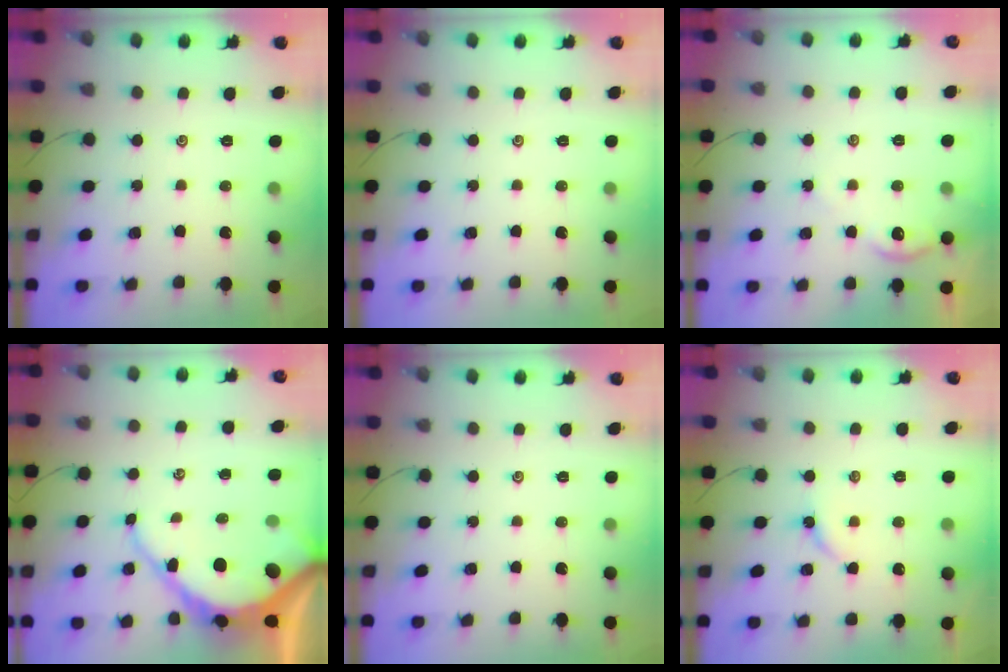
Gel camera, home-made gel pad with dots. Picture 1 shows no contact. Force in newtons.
{"total": 0.0}
{"total": 2.2, "press": 2.2, "slide": 0.4}
{"total": 10.9, "press": 10.9, "slide": 1.2}
{"total": 0.0}
{"total": 4.9, "press": 4.8, "slide": 0.5}